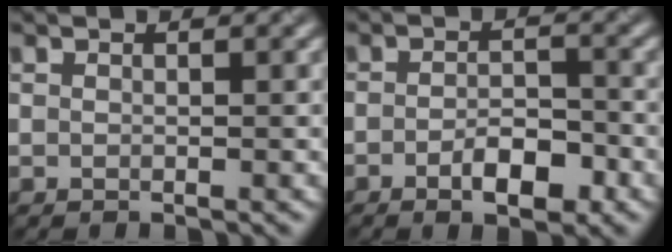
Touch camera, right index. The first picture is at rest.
{"total": 3.8, "force": [-1.7, 1.4, 3.1], "torque": [-0.051, -0.001, -0.028]}